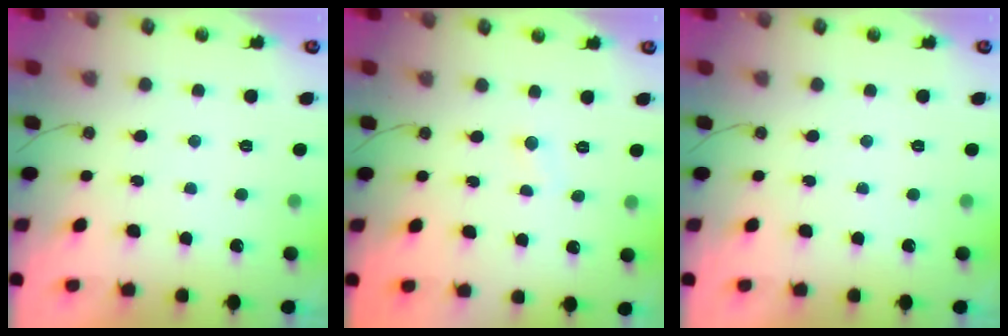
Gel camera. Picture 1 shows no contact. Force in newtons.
{"total": 1.7, "press": 1.6, "slide": 0.6}
{"total": 0.0}